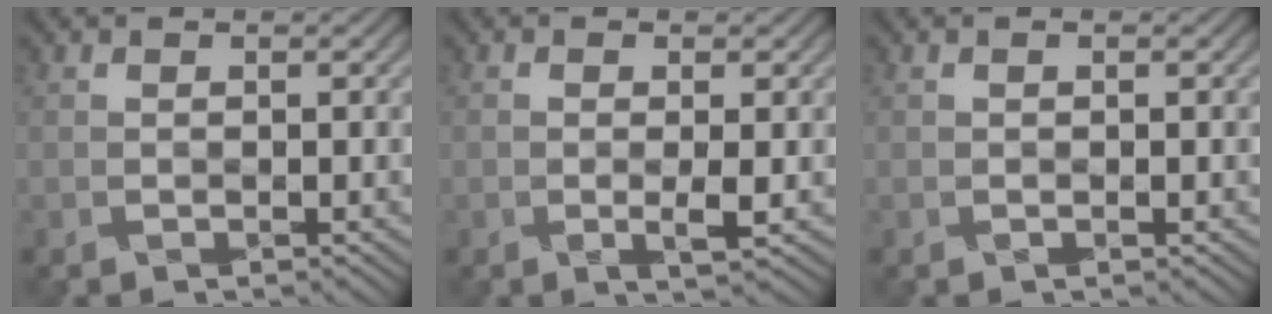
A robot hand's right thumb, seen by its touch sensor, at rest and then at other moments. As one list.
[{"total": 1.9, "force": [-0.1, 0.3, 1.9], "torque": [-0.036, -0.001, -0.001]}, {"total": 0.0}]